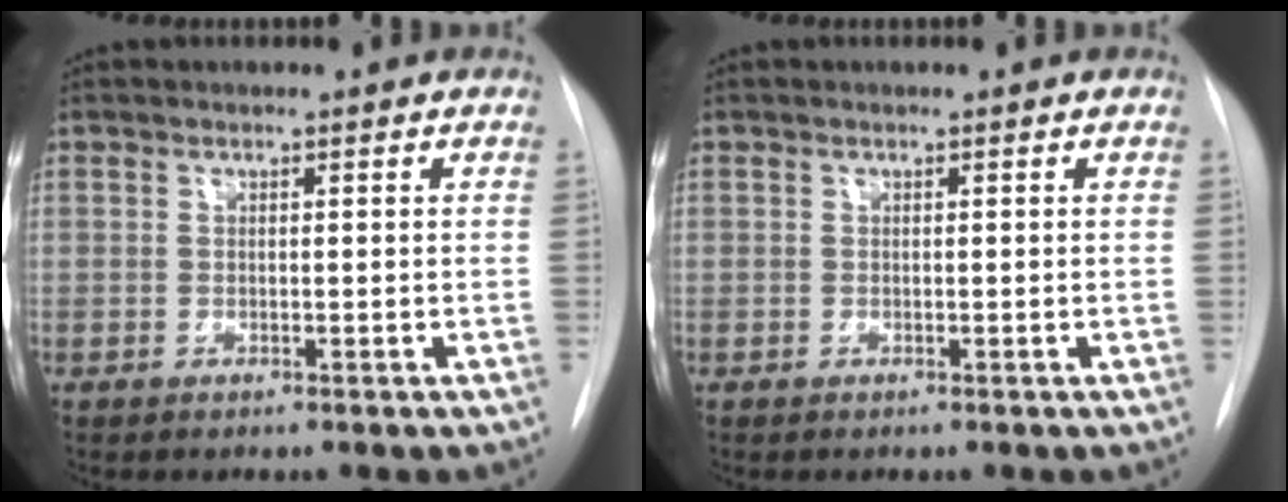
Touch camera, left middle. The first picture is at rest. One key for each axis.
{"total": 0.0}